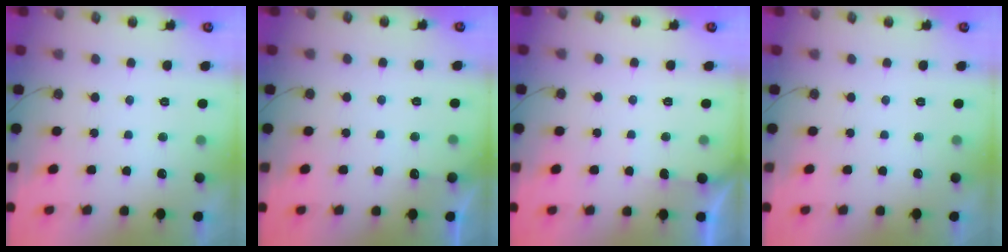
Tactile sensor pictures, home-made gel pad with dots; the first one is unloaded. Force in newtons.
{"total": 2.8, "press": 2.8, "slide": 0.4}
{"total": 2.5, "press": 2.5, "slide": 0.4}
{"total": 0.0}